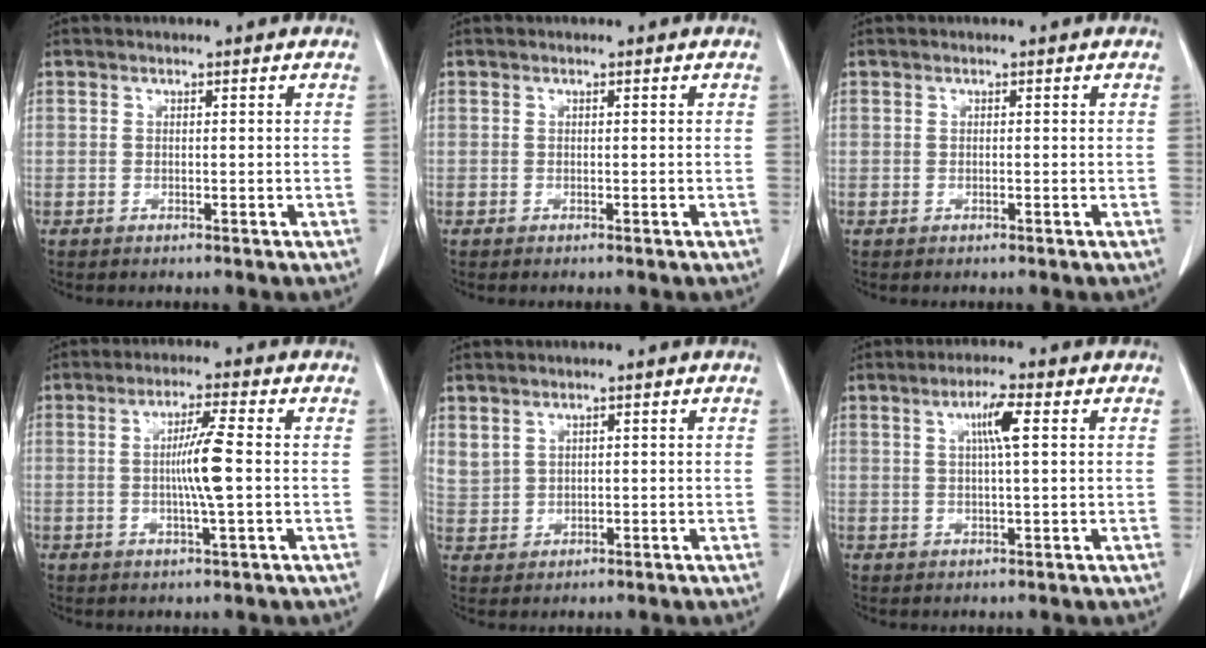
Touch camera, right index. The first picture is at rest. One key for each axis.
{"total": 0.0}
{"total": 0.0}
{"total": 6.1, "fx": -0.1, "fy": -0.5, "fz": 6.1, "tx": -0.110, "ty": -0.003, "tz": -0.001}
{"total": 3.6, "fx": 2.2, "fy": 2.6, "fz": 1.2, "tx": -0.028, "ty": 0.008, "tz": 0.060}
{"total": 4.3, "fx": 1.3, "fy": 0.2, "fz": 4.1, "tx": -0.074, "ty": 0.003, "tz": 0.022}